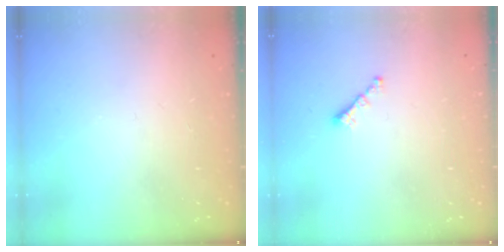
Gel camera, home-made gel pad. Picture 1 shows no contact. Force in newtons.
{"total": 1.6, "press": 1.5, "slide": 0.5}